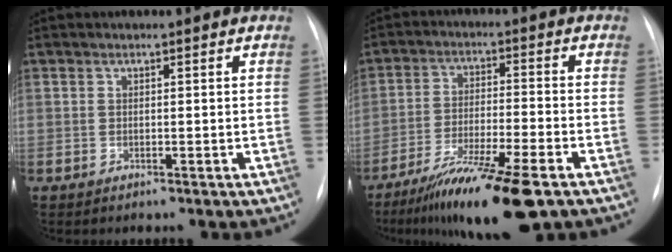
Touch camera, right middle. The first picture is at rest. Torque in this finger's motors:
{"motor_torque": [1.18, -0.95, 0.35, 0.15]}